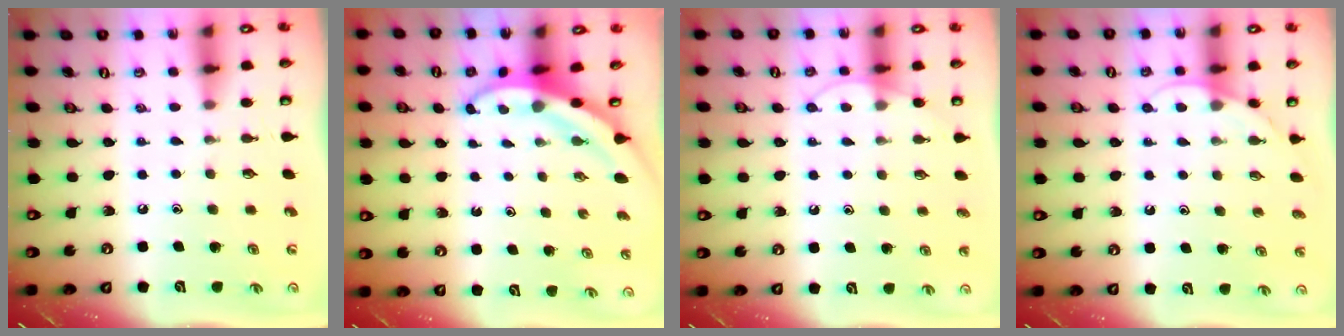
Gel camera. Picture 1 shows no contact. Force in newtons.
{"total": 3.9, "press": 3.9, "slide": 0.5}
{"total": 5.7, "press": 5.7, "slide": 0.6}
{"total": 4.7, "press": 4.7, "slide": 0.4}